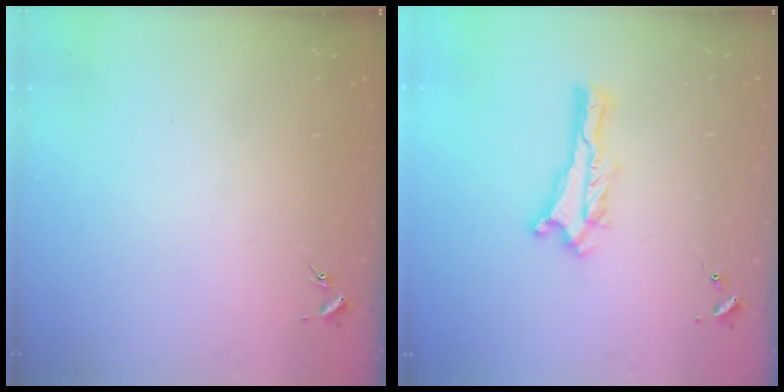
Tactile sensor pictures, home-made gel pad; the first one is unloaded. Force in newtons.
{"total": 0.0}